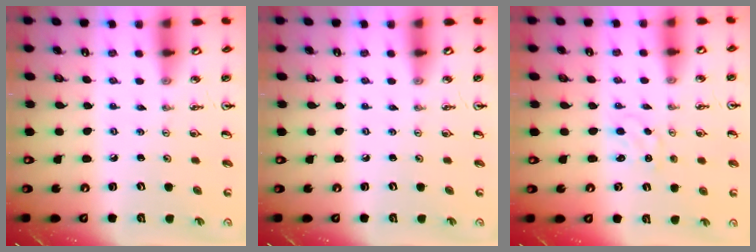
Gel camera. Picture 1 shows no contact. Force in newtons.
{"total": 0.0}
{"total": 1.5, "press": 1.5, "slide": 0.2}